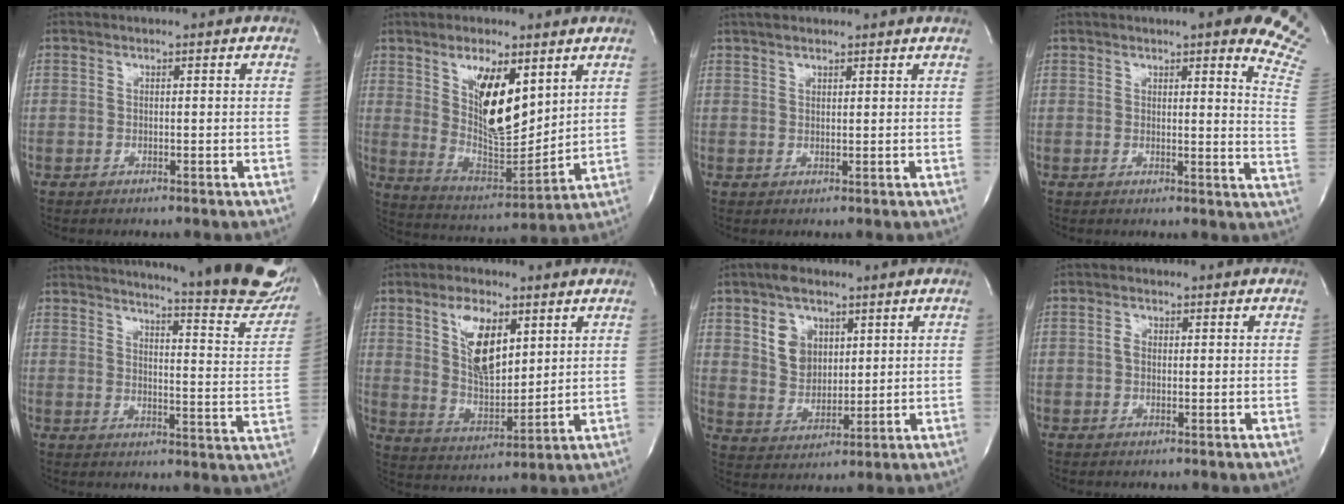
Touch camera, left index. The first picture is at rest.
{"total": 12.7, "force": [5.2, 4.4, 10.7], "torque": [-0.194, -0.010, 0.103]}
{"total": 2.8, "force": [2.4, 0.5, 1.3], "torque": [-0.023, 0.005, 0.042]}
{"total": 13.4, "force": [10.1, 1.4, 8.7], "torque": [-0.093, -0.057, 0.083]}
{"total": 23.6, "force": [21.0, 2.0, 10.6], "torque": [-0.149, -0.106, 0.237]}
{"total": 8.1, "force": [3.5, 3.6, 6.4], "torque": [-0.122, -0.001, 0.070]}
{"total": 7.3, "force": [3.4, 5.1, 4.0], "torque": [-0.081, 0.006, 0.069]}
{"total": 1.3, "force": [-0.2, 1.0, 0.9], "torque": [-0.017, 0.001, -0.005]}